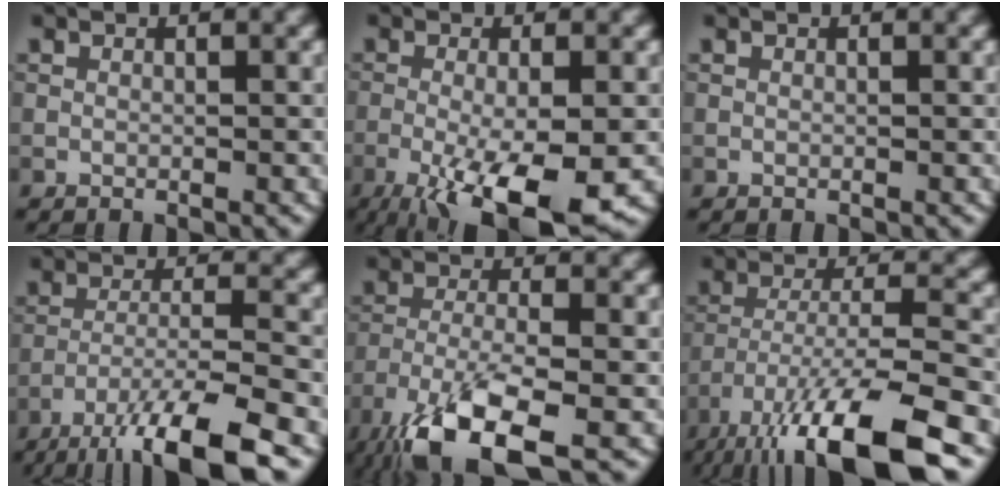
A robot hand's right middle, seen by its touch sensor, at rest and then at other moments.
{"total": 9.4, "force": [-4.0, 2.4, 8.2], "torque": [-0.145, -0.015, -0.059]}
{"total": 0.0}
{"total": 10.4, "force": [-7.3, 2.1, 7.1], "torque": [-0.122, -0.006, -0.125]}
{"total": 9.0, "force": [-5.4, 2.7, 6.7], "torque": [-0.136, -0.015, -0.104]}
{"total": 14.1, "force": [-9.3, 3.5, 10.1], "torque": [-0.193, -0.015, -0.153]}